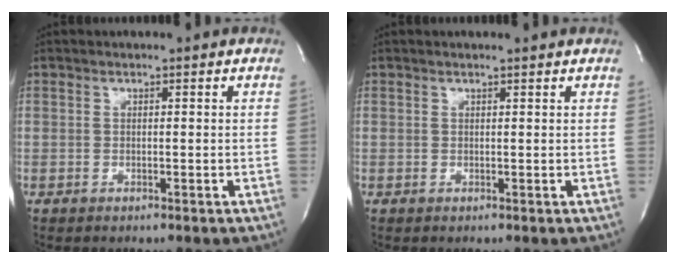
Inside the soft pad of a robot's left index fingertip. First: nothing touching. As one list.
[{"total": 1.8, "force": [1.7, -0.1, 0.4], "torque": [-0.010, 0.003, 0.019]}]